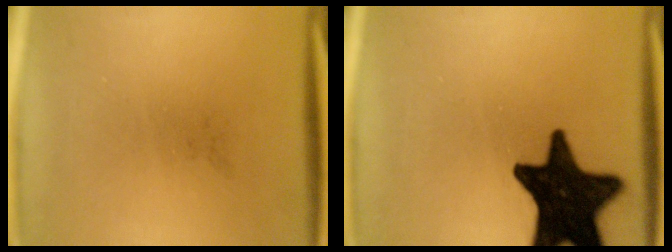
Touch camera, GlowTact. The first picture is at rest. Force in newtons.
{"total": 18.9}